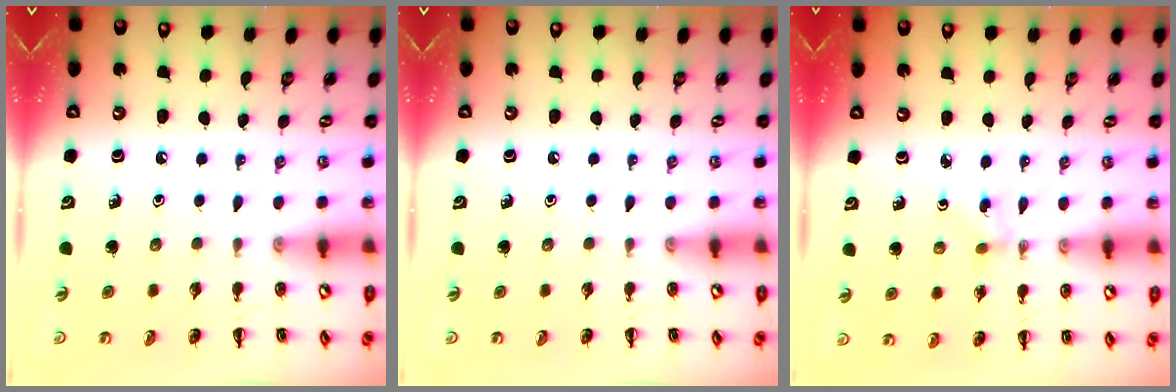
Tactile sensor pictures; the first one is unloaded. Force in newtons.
{"total": 0.0}
{"total": 1.5, "press": 1.3, "slide": 0.8}